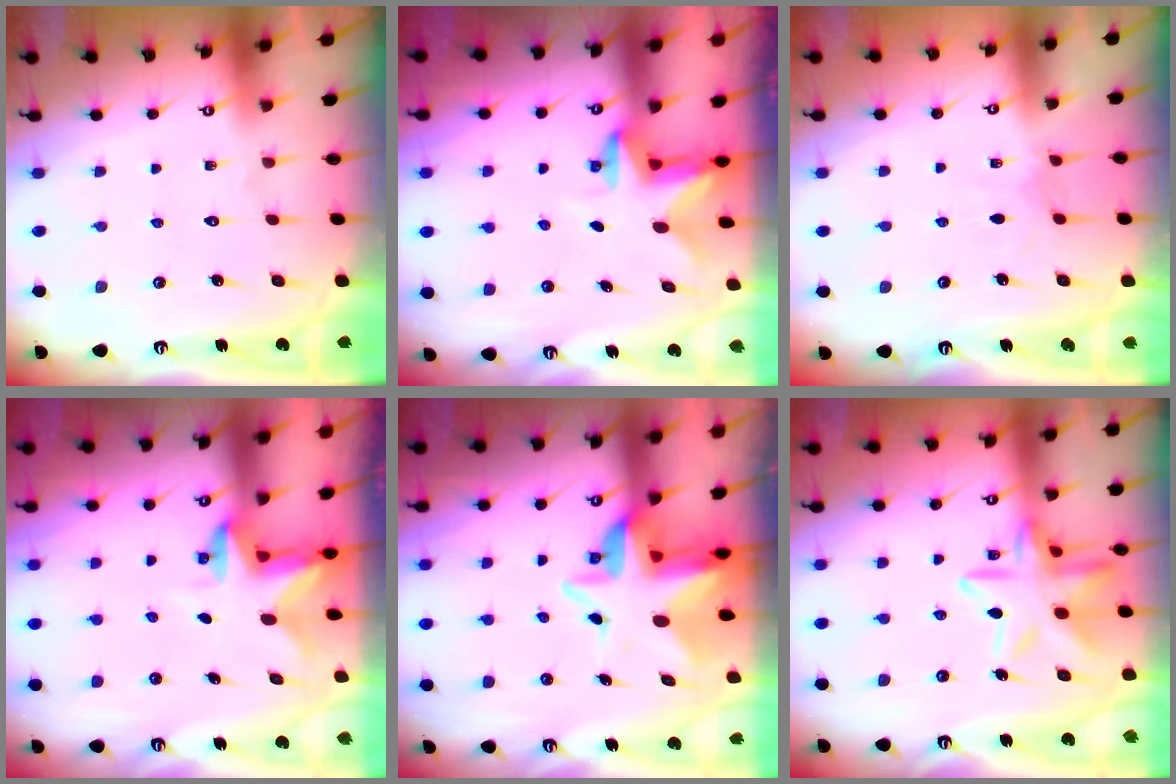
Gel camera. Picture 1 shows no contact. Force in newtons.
{"total": 2.8, "press": 2.8, "slide": 0.6}
{"total": 3.0, "press": 3.0, "slide": 0.3}
{"total": 2.6, "press": 2.6, "slide": 0.4}
{"total": 6.8, "press": 6.7, "slide": 1.6}
{"total": 16.0, "press": 15.9, "slide": 1.2}